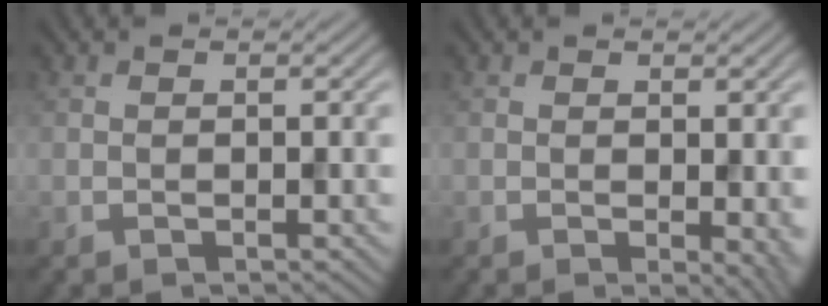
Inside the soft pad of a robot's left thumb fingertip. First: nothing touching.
{"total": 2.5, "force": [-0.1, 0.8, 2.3], "torque": [-0.027, -0.006, 0.000]}